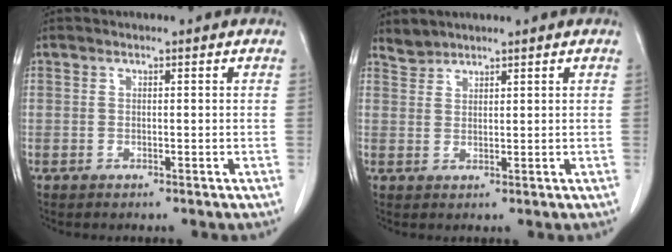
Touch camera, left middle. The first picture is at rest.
{"total": 1.8, "force": [1.8, 0.2, -0.4], "torque": [0.006, 0.004, 0.036]}